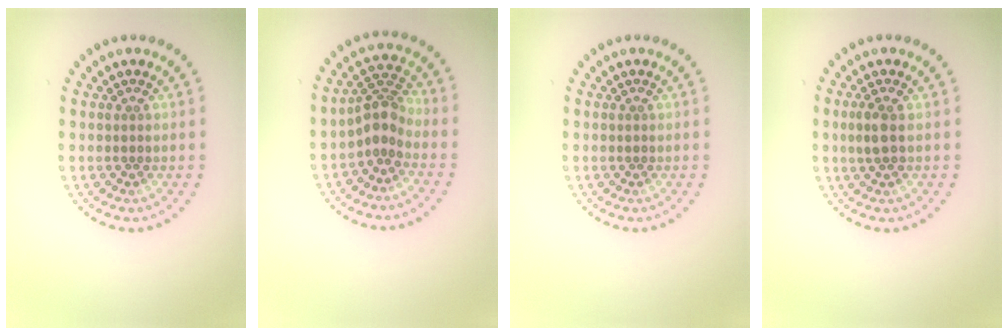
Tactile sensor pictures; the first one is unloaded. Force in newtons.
{"total": 2.7, "press": 2.2, "slide": 1.7}
{"total": 0.0}
{"total": 1.7, "press": 1.7, "slide": 0.4}